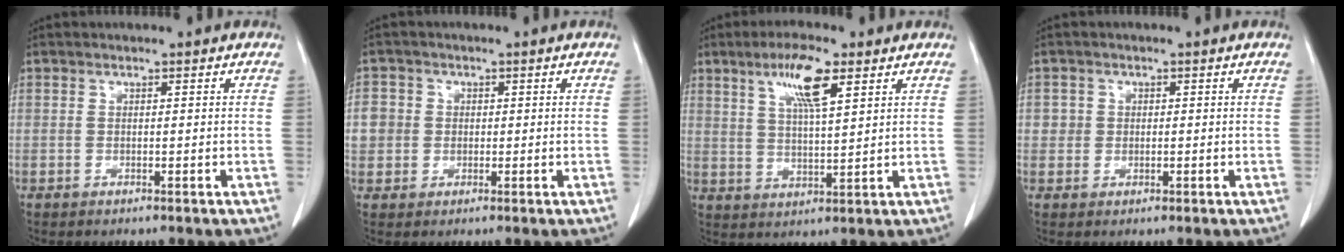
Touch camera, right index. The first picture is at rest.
{"total": 4.0, "force": [0.2, 3.9, 0.7], "torque": [-0.004, 0.009, 0.004]}
{"total": 7.9, "force": [4.2, 1.2, 6.6], "torque": [-0.127, 0.003, 0.075]}
{"total": 2.0, "force": [0.2, 2.0, 0.2], "torque": [0.006, 0.004, 0.000]}